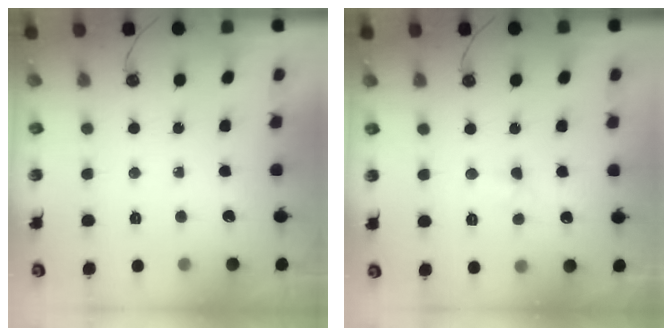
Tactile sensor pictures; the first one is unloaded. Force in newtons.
{"total": 3.9, "press": 3.9, "slide": 0.5}